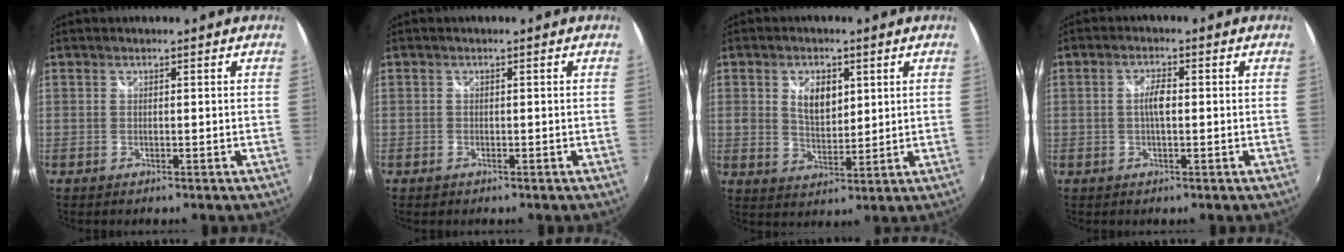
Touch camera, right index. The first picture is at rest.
{"total": 0.9, "force": [-0.5, 0.7, 0.2], "torque": [-0.004, -0.003, -0.009]}
{"total": 6.4, "force": [2.1, 3.8, 4.7], "torque": [-0.081, 0.002, 0.040]}
{"total": 3.0, "force": [-0.1, 1.0, 2.8], "torque": [-0.053, 0.004, -0.004]}